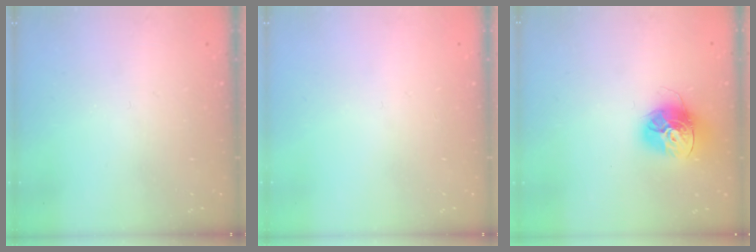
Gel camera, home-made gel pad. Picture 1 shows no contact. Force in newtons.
{"total": 0.0}
{"total": 14.5, "press": 14.4, "slide": 1.5}